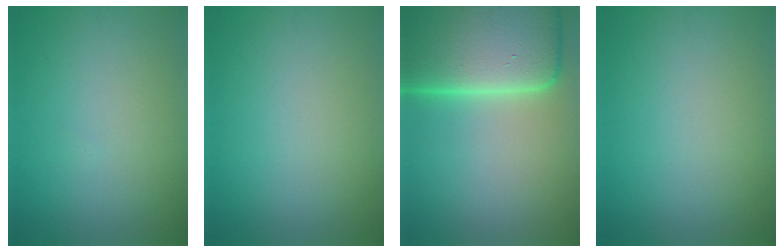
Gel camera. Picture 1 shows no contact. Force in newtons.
{"total": 0.0}
{"total": 16.6, "press": 16.6, "slide": 1.6}
{"total": 0.0}